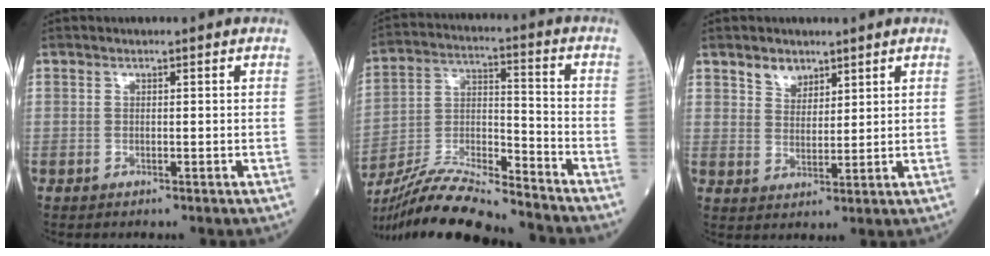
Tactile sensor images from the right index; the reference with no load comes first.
{"total": 18.1, "force": [-16.8, 0.8, 6.7], "torque": [-0.139, -0.005, -0.299]}
{"total": 3.7, "force": [2.7, 2.2, 1.2], "torque": [-0.021, 0.000, 0.053]}